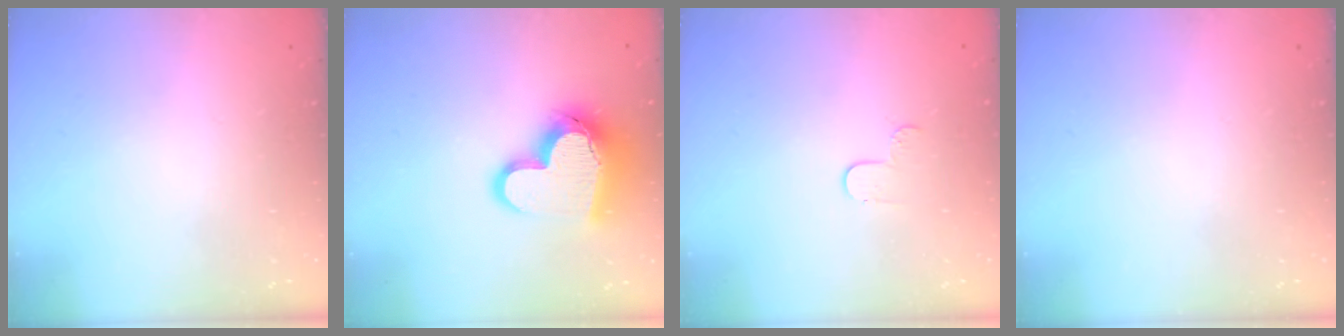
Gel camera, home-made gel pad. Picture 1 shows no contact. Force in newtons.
{"total": 15.9, "press": 15.7, "slide": 2.2}
{"total": 4.3, "press": 4.2, "slide": 0.5}
{"total": 0.0}